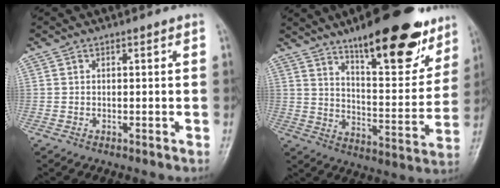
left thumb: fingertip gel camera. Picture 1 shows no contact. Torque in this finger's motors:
{"motor_torque": [1.06, 0.87, 1.46, -1.31, 0.20]}